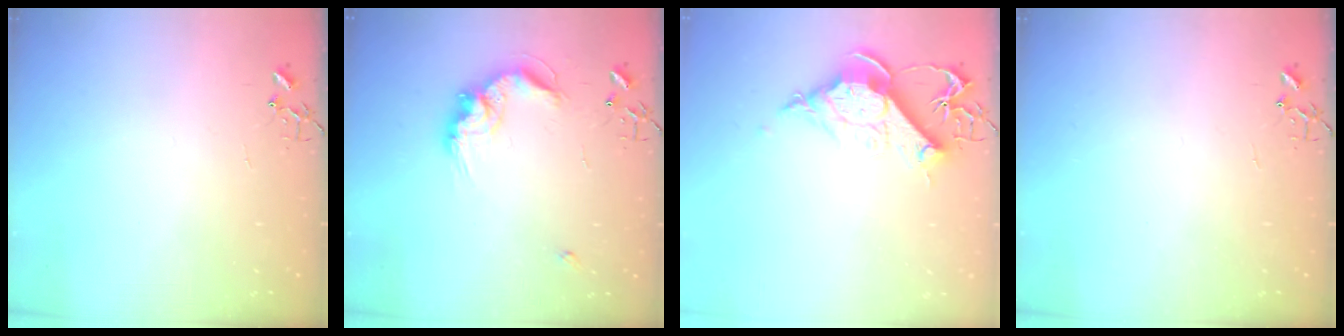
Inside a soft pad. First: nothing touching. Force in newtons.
{"total": 12.6, "press": 12.6, "slide": 0.4}
{"total": 12.5, "press": 12.4, "slide": 1.5}
{"total": 0.0}